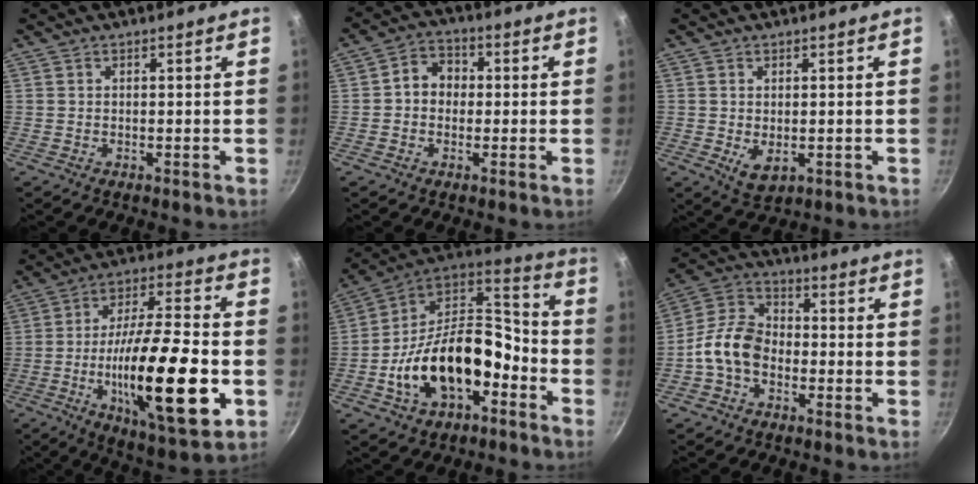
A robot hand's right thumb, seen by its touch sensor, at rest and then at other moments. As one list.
[{"total": 5.9, "force": [0.0, 5.0, 3.1], "torque": [-0.022, 0.013, -0.013]}, {"total": 4.1, "force": [-0.4, 2.5, 3.2], "torque": [-0.051, -0.016, 0.003]}, {"total": 25.4, "force": [-6.2, 7.5, 23.5], "torque": [-0.385, 0.019, -0.097]}, {"total": 21.4, "force": [-7.4, 12.5, 15.8], "torque": [-0.244, 0.071, -0.130]}, {"total": 9.9, "force": [-3.0, 6.9, 6.5], "torque": [-0.104, 0.040, -0.079]}]